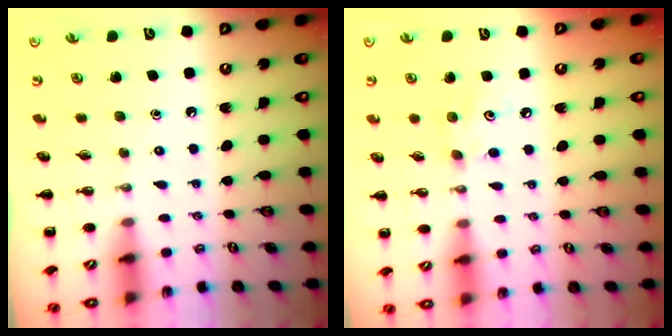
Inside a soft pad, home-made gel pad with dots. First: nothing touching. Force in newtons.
{"total": 3.9, "press": 3.7, "slide": 1.0}